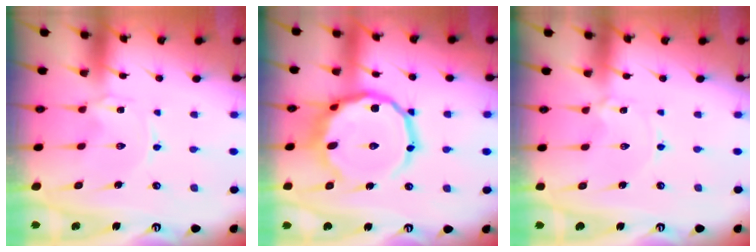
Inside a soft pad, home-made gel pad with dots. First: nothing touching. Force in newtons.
{"total": 17.1, "press": 16.9, "slide": 2.4}
{"total": 1.1, "press": 1.1, "slide": 0.2}